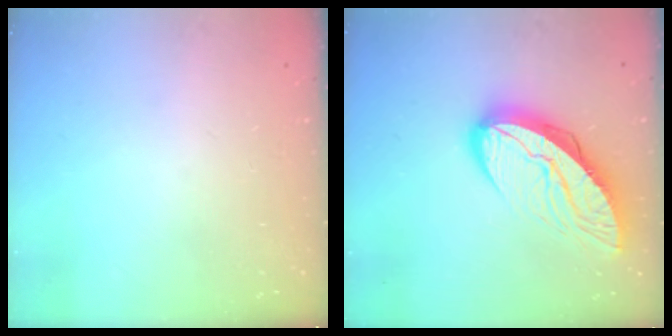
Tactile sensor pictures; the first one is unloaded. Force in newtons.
{"total": 14.0, "press": 13.9, "slide": 1.3}